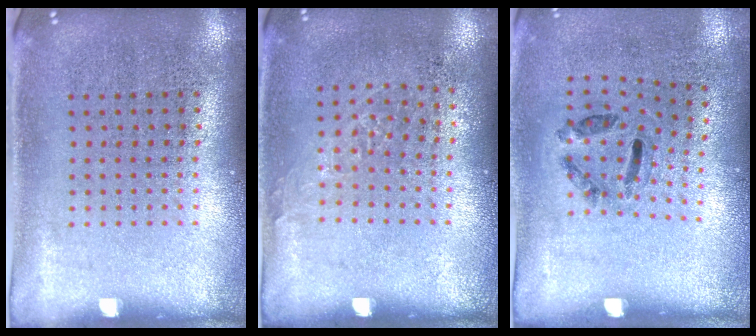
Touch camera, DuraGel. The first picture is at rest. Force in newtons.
{"total": 0.8, "press": 0.7, "slide": 0.4}
{"total": 1.3, "press": 0.6, "slide": 1.1}